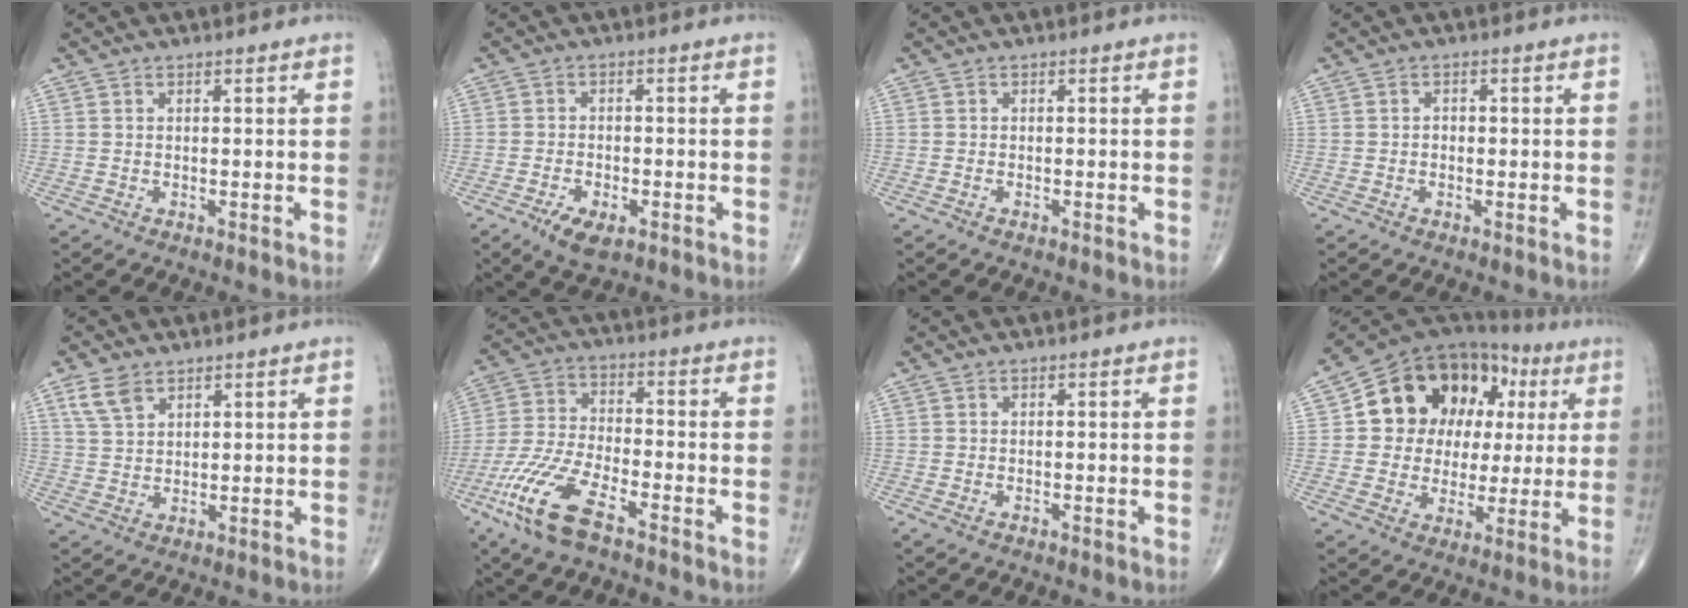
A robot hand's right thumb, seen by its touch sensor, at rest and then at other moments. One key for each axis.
{"total": 5.5, "fx": -2.9, "fy": 2.6, "fz": 3.9, "tx": -0.069, "ty": 0.005, "tz": -0.048}
{"total": 0.5, "fx": -0.4, "fy": 0.2, "fz": 0.3, "tx": -0.010, "ty": 0.004, "tz": -0.006}
{"total": 1.0, "fx": -0.2, "fy": 0.8, "fz": 0.6, "tx": 0.000, "ty": 0.004, "tz": -0.006}
{"total": 5.0, "fx": 3.0, "fy": 2.9, "fz": 2.7, "tx": -0.048, "ty": -0.008, "tz": 0.066}
{"total": 13.3, "fx": -7.8, "fy": 4.5, "fz": 9.7, "tx": -0.221, "ty": 0.018, "tz": -0.156}
{"total": 1.0, "fx": -0.5, "fy": 0.5, "fz": 0.7, "tx": -0.019, "ty": -0.002, "tz": -0.009}
{"total": 19.5, "fx": 4.9, "fy": 14.9, "fz": 11.5, "tx": -0.120, "ty": 0.034, "tz": 0.084}